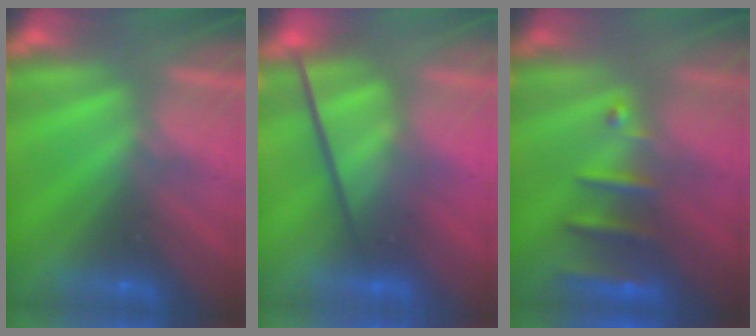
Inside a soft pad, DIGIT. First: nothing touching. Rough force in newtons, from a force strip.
{"total": 3.7}
{"total": 2.7}